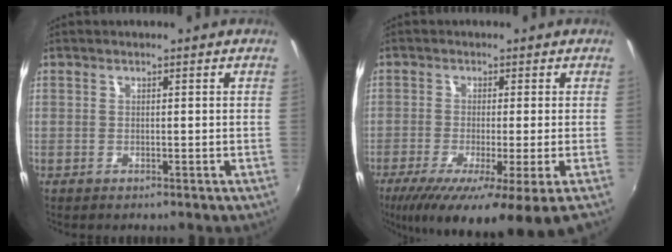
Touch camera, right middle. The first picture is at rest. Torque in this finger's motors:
{"motor_torque": [1.16, -0.97, 0.45, 0.12]}